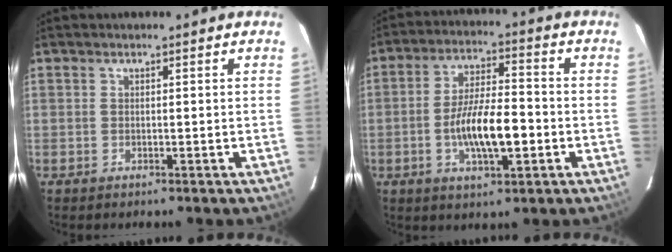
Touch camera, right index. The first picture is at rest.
{"total": 11.1, "force": [-2.9, 3.2, 10.2], "torque": [-0.196, -0.002, -0.049]}